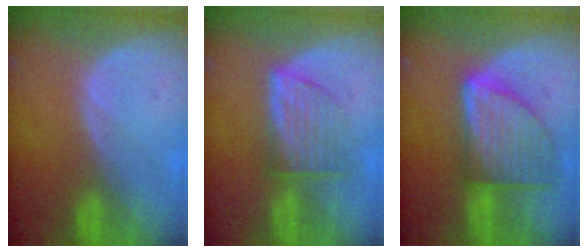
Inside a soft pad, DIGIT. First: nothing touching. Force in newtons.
{"total": 6.3, "press": 5.9, "slide": 2.1}
{"total": 9.3, "press": 9.3, "slide": 0.4}